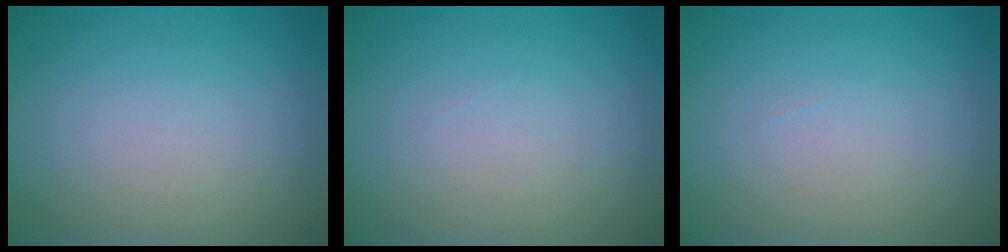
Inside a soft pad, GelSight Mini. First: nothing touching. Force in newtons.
{"total": 0.0}
{"total": 0.0}